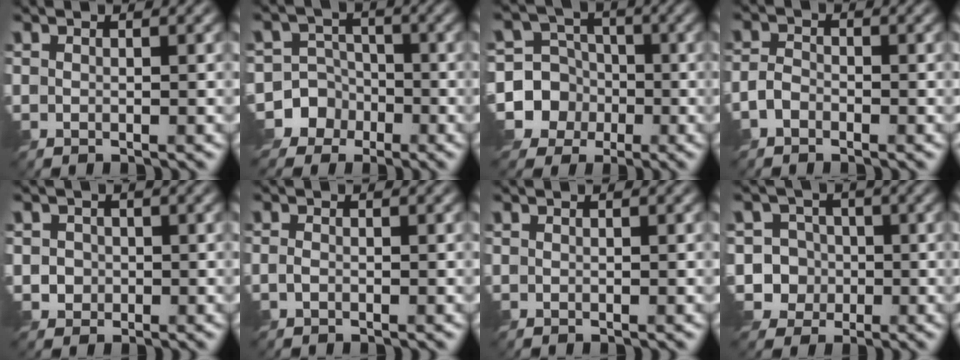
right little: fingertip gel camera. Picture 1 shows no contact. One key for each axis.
{"total": 8.0, "fx": -4.2, "fy": 6.8, "fz": 0.4, "tx": -0.002, "ty": -0.005, "tz": -0.089}
{"total": 10.2, "fx": -3.4, "fy": 9.5, "fz": 1.8, "tx": -0.058, "ty": -0.008, "tz": -0.074}
{"total": 1.6, "fx": -1.0, "fy": 1.0, "fz": 0.7, "tx": -0.012, "ty": 0.005, "tz": -0.026}
{"total": 1.6, "fx": 0.0, "fy": 1.5, "fz": 0.4, "tx": 0.008, "ty": -0.002, "tz": 0.003}
{"total": 0.7, "fx": -0.3, "fy": 0.4, "fz": 0.5, "tx": -0.011, "ty": 0.000, "tz": -0.008}
{"total": 0.0}
{"total": 7.2, "fx": -1.8, "fy": 6.9, "fz": 1.2, "tx": -0.018, "ty": 0.010, "tz": -0.061}